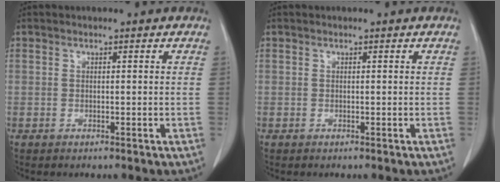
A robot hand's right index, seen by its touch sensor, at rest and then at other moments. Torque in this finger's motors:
{"motor_torque": [0.00, 0.00, 0.00, 0.00]}